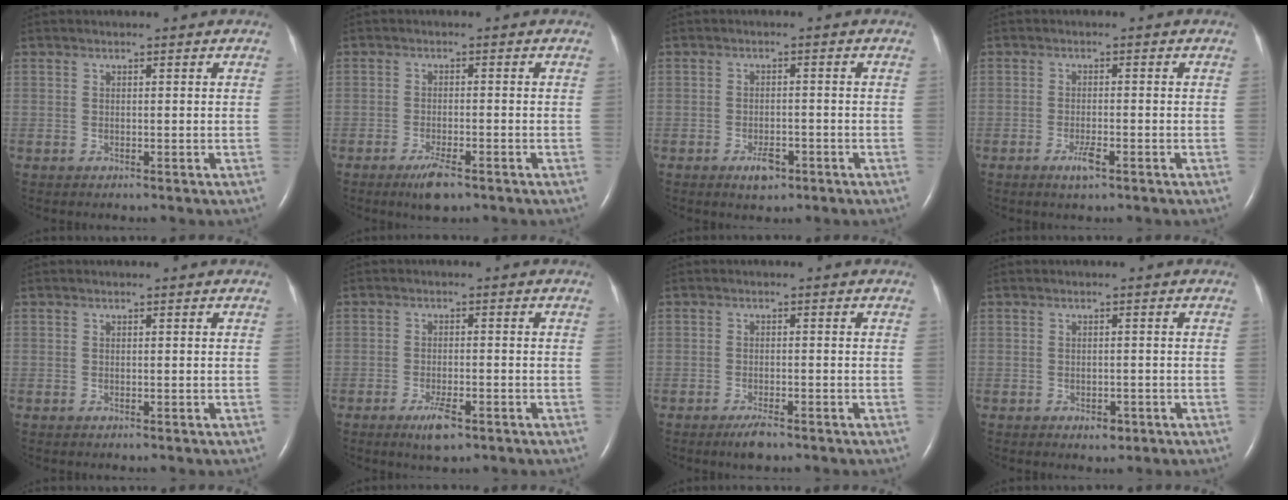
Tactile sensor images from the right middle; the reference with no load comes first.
{"total": 4.0, "force": [-2.6, 0.8, 2.8], "torque": [-0.059, -0.006, -0.043]}
{"total": 3.1, "force": [-1.8, 1.5, 2.0], "torque": [-0.035, 0.001, -0.025]}
{"total": 2.6, "force": [-1.5, 0.4, 2.0], "torque": [-0.042, -0.003, -0.027]}
{"total": 0.0}
{"total": 3.9, "force": [-2.3, 1.0, 3.0], "torque": [-0.060, -0.004, -0.038]}
{"total": 2.7, "force": [-1.9, 0.5, 1.8], "torque": [-0.039, -0.004, -0.032]}
{"total": 1.8, "force": [-1.0, 1.1, 1.1], "torque": [-0.015, 0.002, -0.007]}